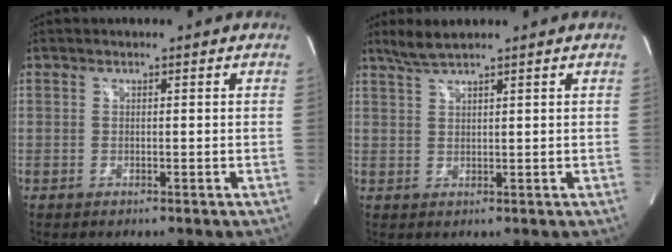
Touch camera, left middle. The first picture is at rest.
{"total": 3.3, "force": [2.9, -0.2, 1.7], "torque": [-0.044, 0.008, 0.061]}